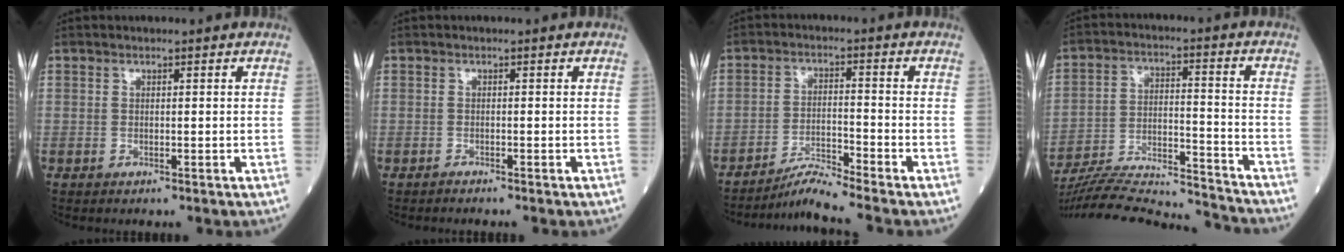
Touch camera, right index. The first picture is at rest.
{"total": 0.8, "force": [-0.7, -0.2, 0.2], "torque": [-0.004, 0.001, -0.014]}
{"total": 5.6, "force": [-5.1, -2.0, 1.2], "torque": [-0.030, -0.020, -0.093]}
{"total": 21.0, "force": [-20.1, 1.2, 5.8], "torque": [-0.128, -0.004, -0.315]}